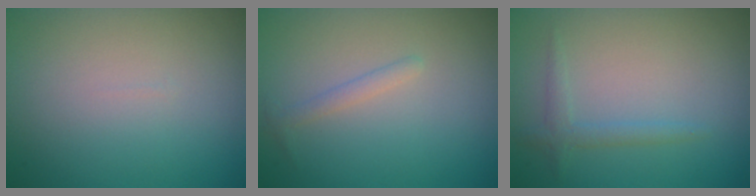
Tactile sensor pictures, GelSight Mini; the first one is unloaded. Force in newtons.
{"total": 1.0, "press": 1.0, "slide": 0.0}
{"total": 1.4, "press": 1.4, "slide": 0.1}